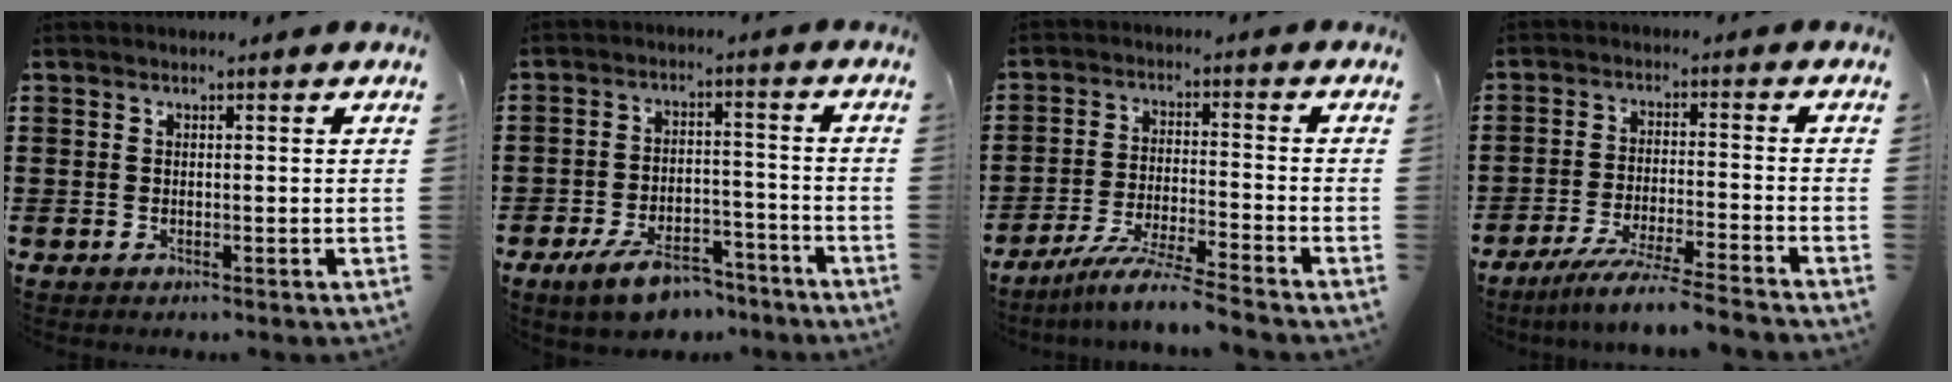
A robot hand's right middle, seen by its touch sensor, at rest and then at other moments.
{"total": 7.3, "force": [-6.0, 2.3, 3.5], "torque": [-0.068, 0.010, -0.114]}
{"total": 6.6, "force": [-5.8, -0.6, 3.0], "torque": [-0.057, -0.018, -0.110]}
{"total": 6.1, "force": [-5.5, -0.6, 2.6], "torque": [-0.050, -0.019, -0.105]}